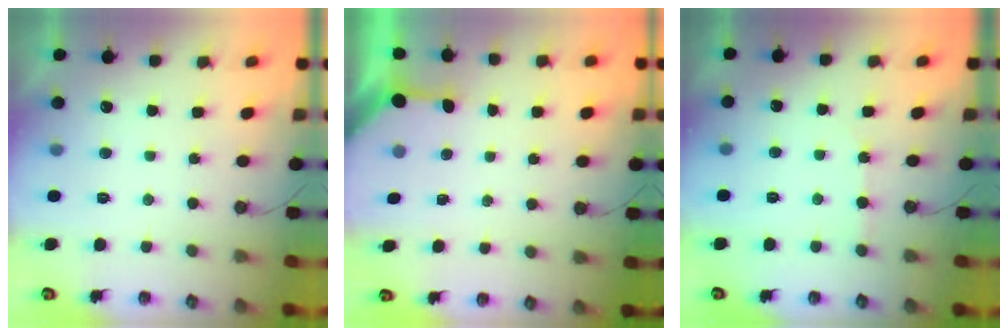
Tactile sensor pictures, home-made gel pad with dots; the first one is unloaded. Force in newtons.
{"total": 3.3, "press": 3.3, "slide": 0.3}
{"total": 2.6, "press": 2.6, "slide": 0.4}